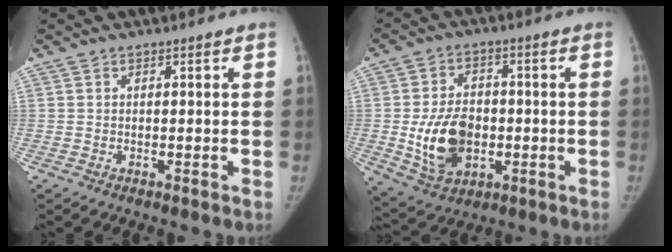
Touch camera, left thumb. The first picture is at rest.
{"total": 12.7, "force": [-1.7, 8.8, 9.0], "torque": [-0.135, 0.002, -0.018]}